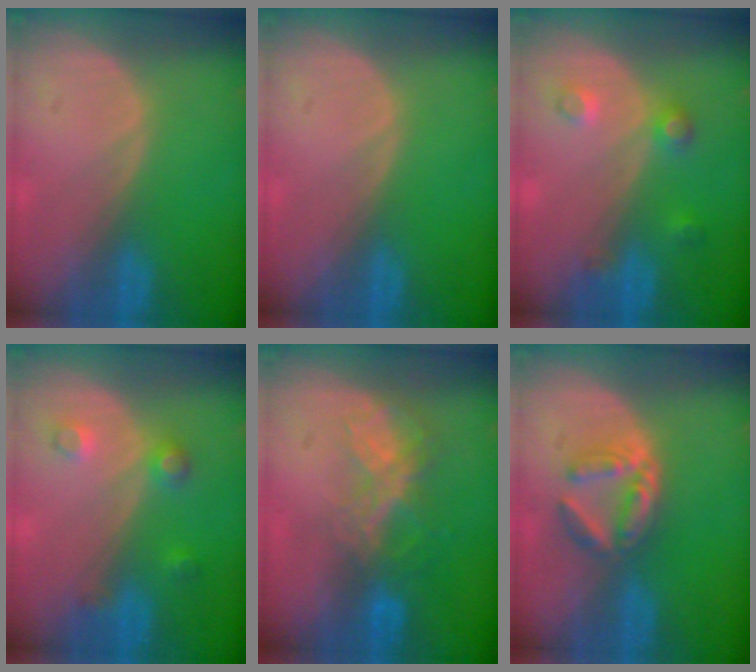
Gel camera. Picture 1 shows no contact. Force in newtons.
{"total": 0.0}
{"total": 3.5, "press": 3.4, "slide": 1.0}
{"total": 3.6, "press": 3.3, "slide": 1.3}
{"total": 6.7, "press": 5.8, "slide": 3.3}
{"total": 5.1, "press": 4.9, "slide": 1.3}